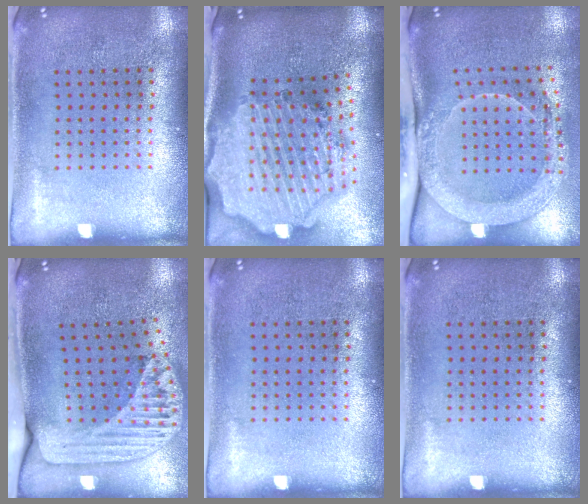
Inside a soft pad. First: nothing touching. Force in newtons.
{"total": 4.1, "press": 3.3, "slide": 2.4}
{"total": 2.1, "press": 2.0, "slide": 0.8}
{"total": 2.5, "press": 1.8, "slide": 1.7}
{"total": 0.0}
{"total": 0.0}